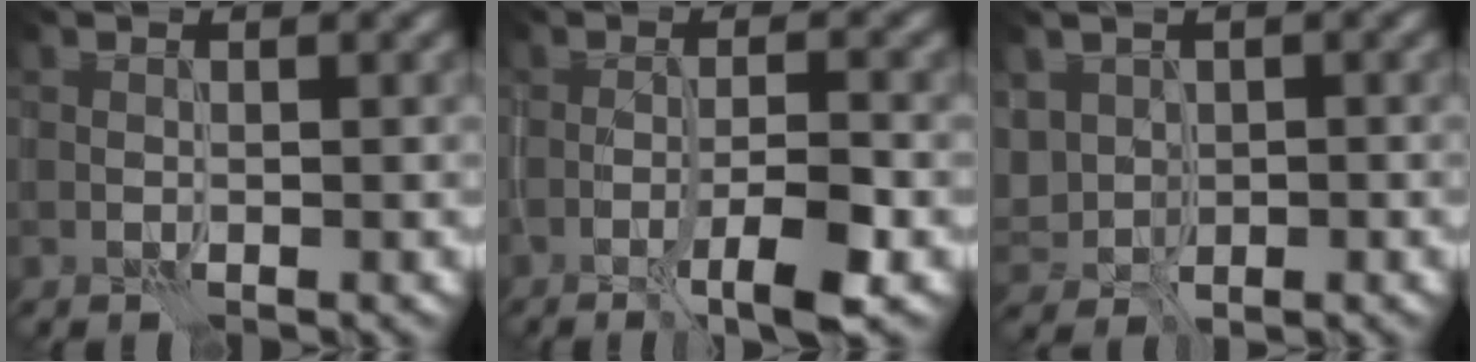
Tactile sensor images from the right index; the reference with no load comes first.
{"total": 4.4, "force": [-2.3, 0.6, 3.8], "torque": [-0.059, 0.007, -0.039]}
{"total": 2.8, "force": [0.6, 2.4, 1.3], "torque": [-0.035, -0.004, 0.018]}